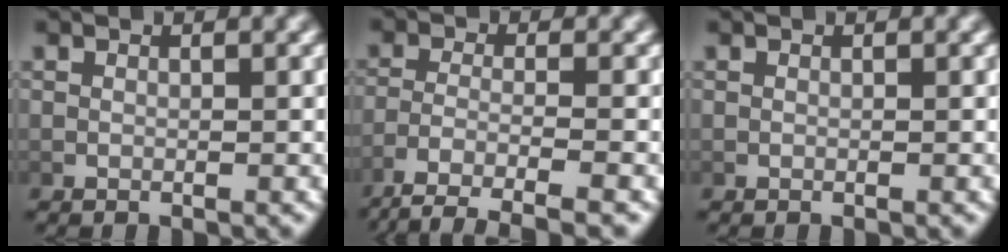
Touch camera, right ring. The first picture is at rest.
{"total": 6.4, "force": [-4.6, 2.0, 3.9], "torque": [-0.073, -0.027, -0.057]}
{"total": 0.0}